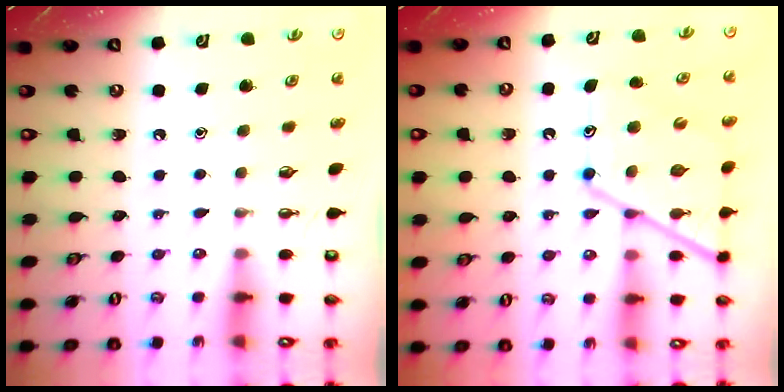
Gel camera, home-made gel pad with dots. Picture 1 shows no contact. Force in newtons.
{"total": 14.1, "press": 14.1, "slide": 1.2}